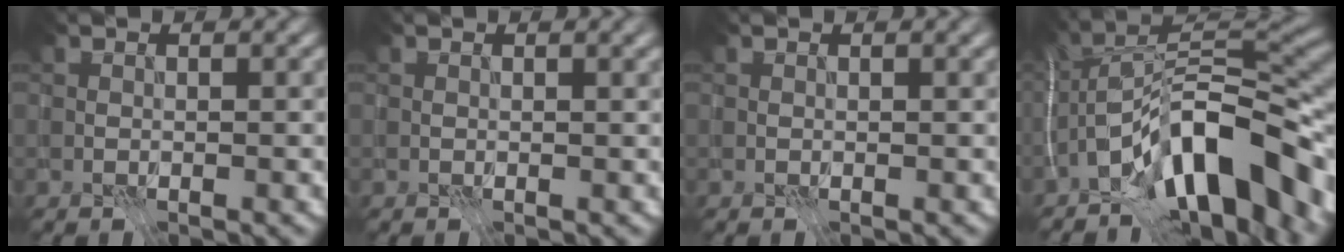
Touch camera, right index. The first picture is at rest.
{"total": 1.0, "force": [0.6, 0.1, 0.8], "torque": [-0.012, 0.004, 0.008]}
{"total": 0.7, "force": [0.4, 0.0, 0.5], "torque": [-0.008, 0.004, 0.005]}
{"total": 13.5, "force": [-6.8, 4.8, 10.6], "torque": [-0.160, 0.023, -0.128]}